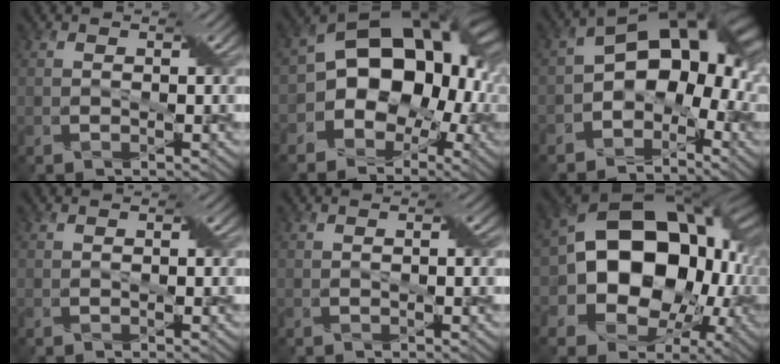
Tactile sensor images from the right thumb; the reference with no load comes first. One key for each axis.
{"total": 16.8, "fx": -1.8, "fy": 12.9, "fz": 10.6, "tx": -0.125, "ty": -0.005, "tz": -0.051}
{"total": 13.8, "fx": -2.4, "fy": 9.3, "fz": 9.9, "tx": -0.121, "ty": 0.006, "tz": -0.048}
{"total": 0.5, "fx": 0.1, "fy": 0.2, "fz": 0.5, "tx": -0.007, "ty": 0.002, "tz": 0.002}
{"total": 1.2, "fx": 0.1, "fy": 0.2, "fz": 1.2, "tx": -0.017, "ty": 0.003, "tz": 0.002}
{"total": 18.3, "fx": -0.9, "fy": 13.8, "fz": 12.0, "tx": -0.189, "ty": -0.034, "tz": -0.001}